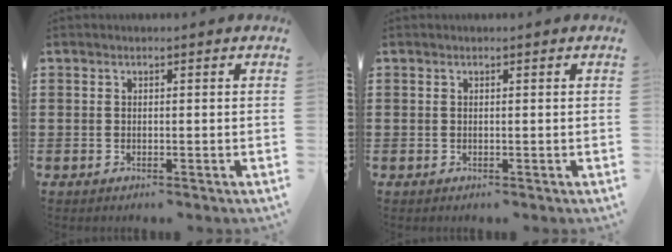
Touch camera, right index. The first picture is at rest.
{"total": 0.0}